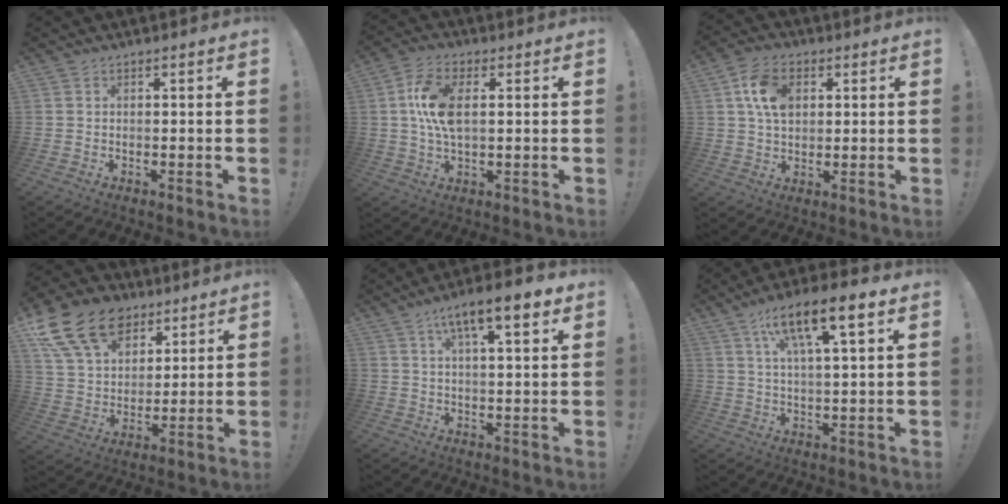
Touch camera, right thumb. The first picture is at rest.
{"total": 11.2, "force": [1.6, 5.9, 9.4], "torque": [-0.183, -0.003, 0.029]}
{"total": 10.7, "force": [3.1, 7.6, 6.9], "torque": [-0.122, 0.013, 0.061]}
{"total": 19.7, "force": [10.5, 13.7, 9.6], "torque": [-0.166, -0.054, 0.204]}
{"total": 11.1, "force": [6.0, 2.6, 8.9], "torque": [-0.141, -0.022, 0.097]}
{"total": 14.0, "force": [7.1, 3.4, 11.5], "torque": [-0.180, -0.027, 0.111]}